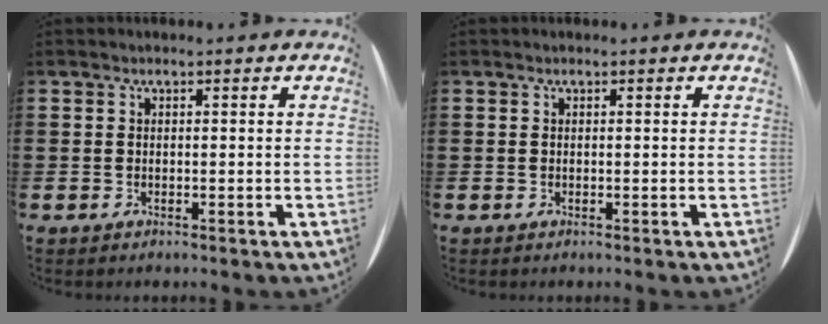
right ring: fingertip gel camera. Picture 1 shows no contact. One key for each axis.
{"total": 0.0}